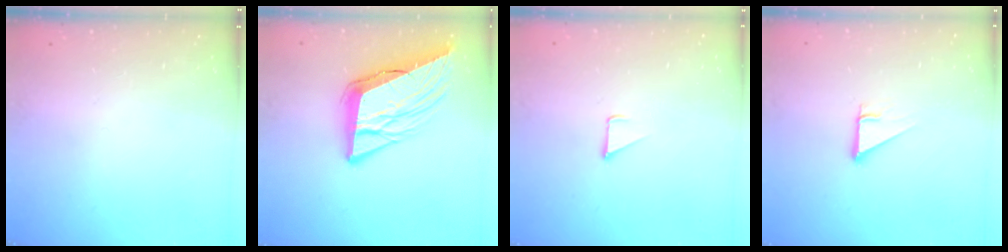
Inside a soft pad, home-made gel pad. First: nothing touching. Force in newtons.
{"total": 15.9, "press": 15.6, "slide": 3.0}
{"total": 1.7, "press": 1.7, "slide": 0.1}
{"total": 3.3, "press": 3.3, "slide": 0.2}